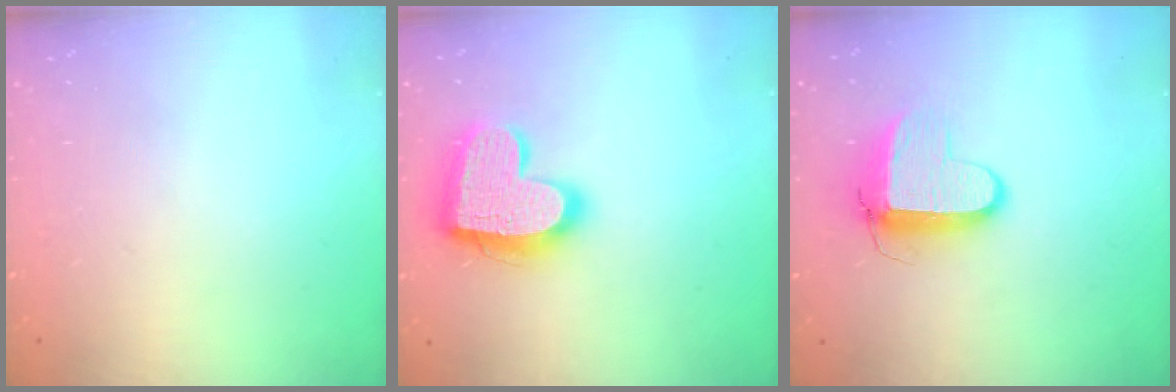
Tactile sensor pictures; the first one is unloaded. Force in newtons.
{"total": 18.0, "press": 17.9, "slide": 1.6}
{"total": 8.9, "press": 8.8, "slide": 1.0}